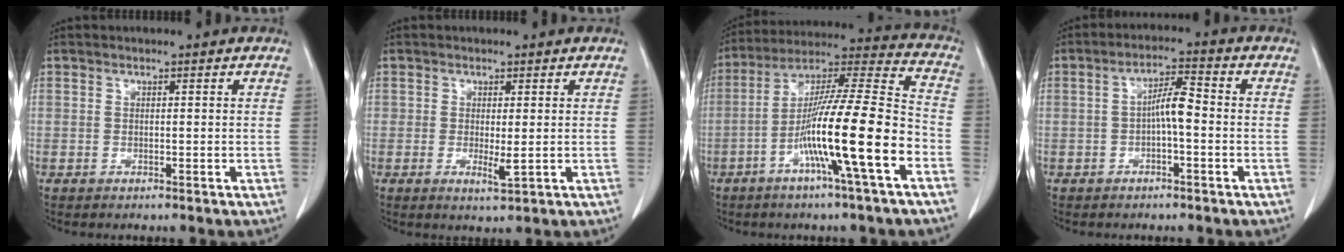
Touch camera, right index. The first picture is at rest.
{"total": 2.4, "force": [-0.3, 0.5, 2.3], "torque": [-0.038, -0.007, -0.003]}
{"total": 17.9, "force": [-6.5, -0.2, 16.7], "torque": [-0.292, 0.000, -0.120]}
{"total": 4.6, "force": [-0.6, 0.9, 4.5], "torque": [-0.079, 0.016, -0.010]}